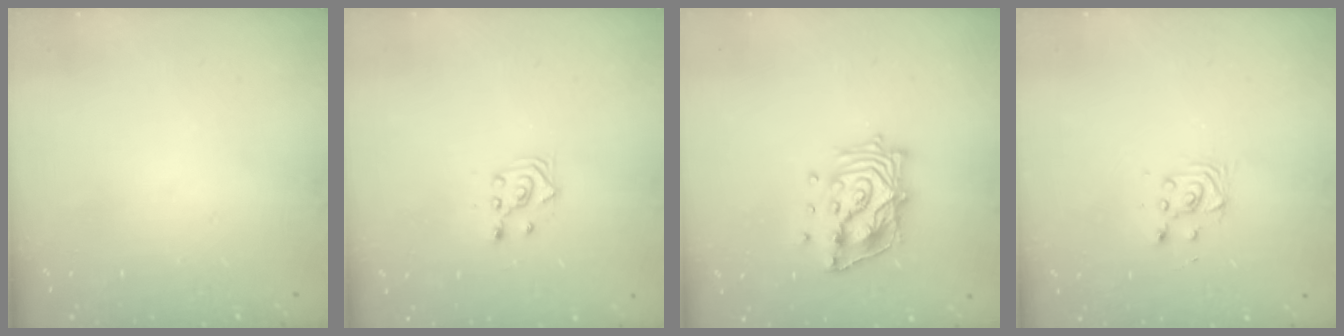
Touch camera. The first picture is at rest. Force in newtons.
{"total": 3.1, "press": 3.0, "slide": 0.9}
{"total": 14.9, "press": 14.8, "slide": 2.0}
{"total": 3.0, "press": 3.0, "slide": 0.2}